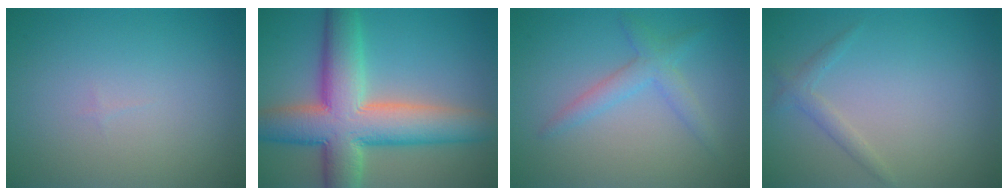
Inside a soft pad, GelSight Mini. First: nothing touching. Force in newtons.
{"total": 10.9, "press": 10.9, "slide": 0.7}
{"total": 2.4, "press": 2.4, "slide": 0.2}
{"total": 1.3, "press": 1.3, "slide": 0.1}